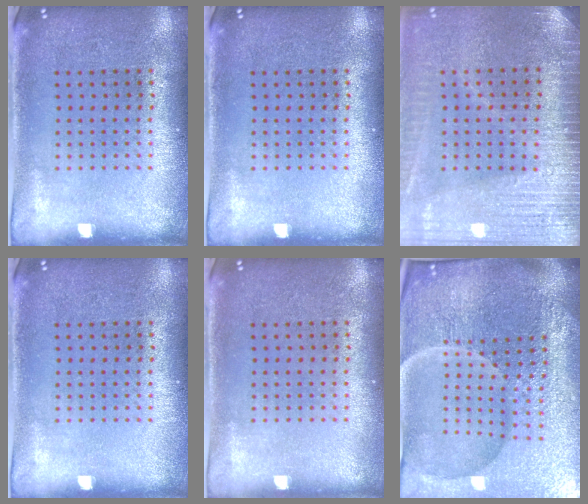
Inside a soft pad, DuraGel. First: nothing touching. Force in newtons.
{"total": 0.0}
{"total": 3.6, "press": 3.2, "slide": 1.6}
{"total": 0.0}
{"total": 0.0}
{"total": 6.9, "press": 6.2, "slide": 3.2}